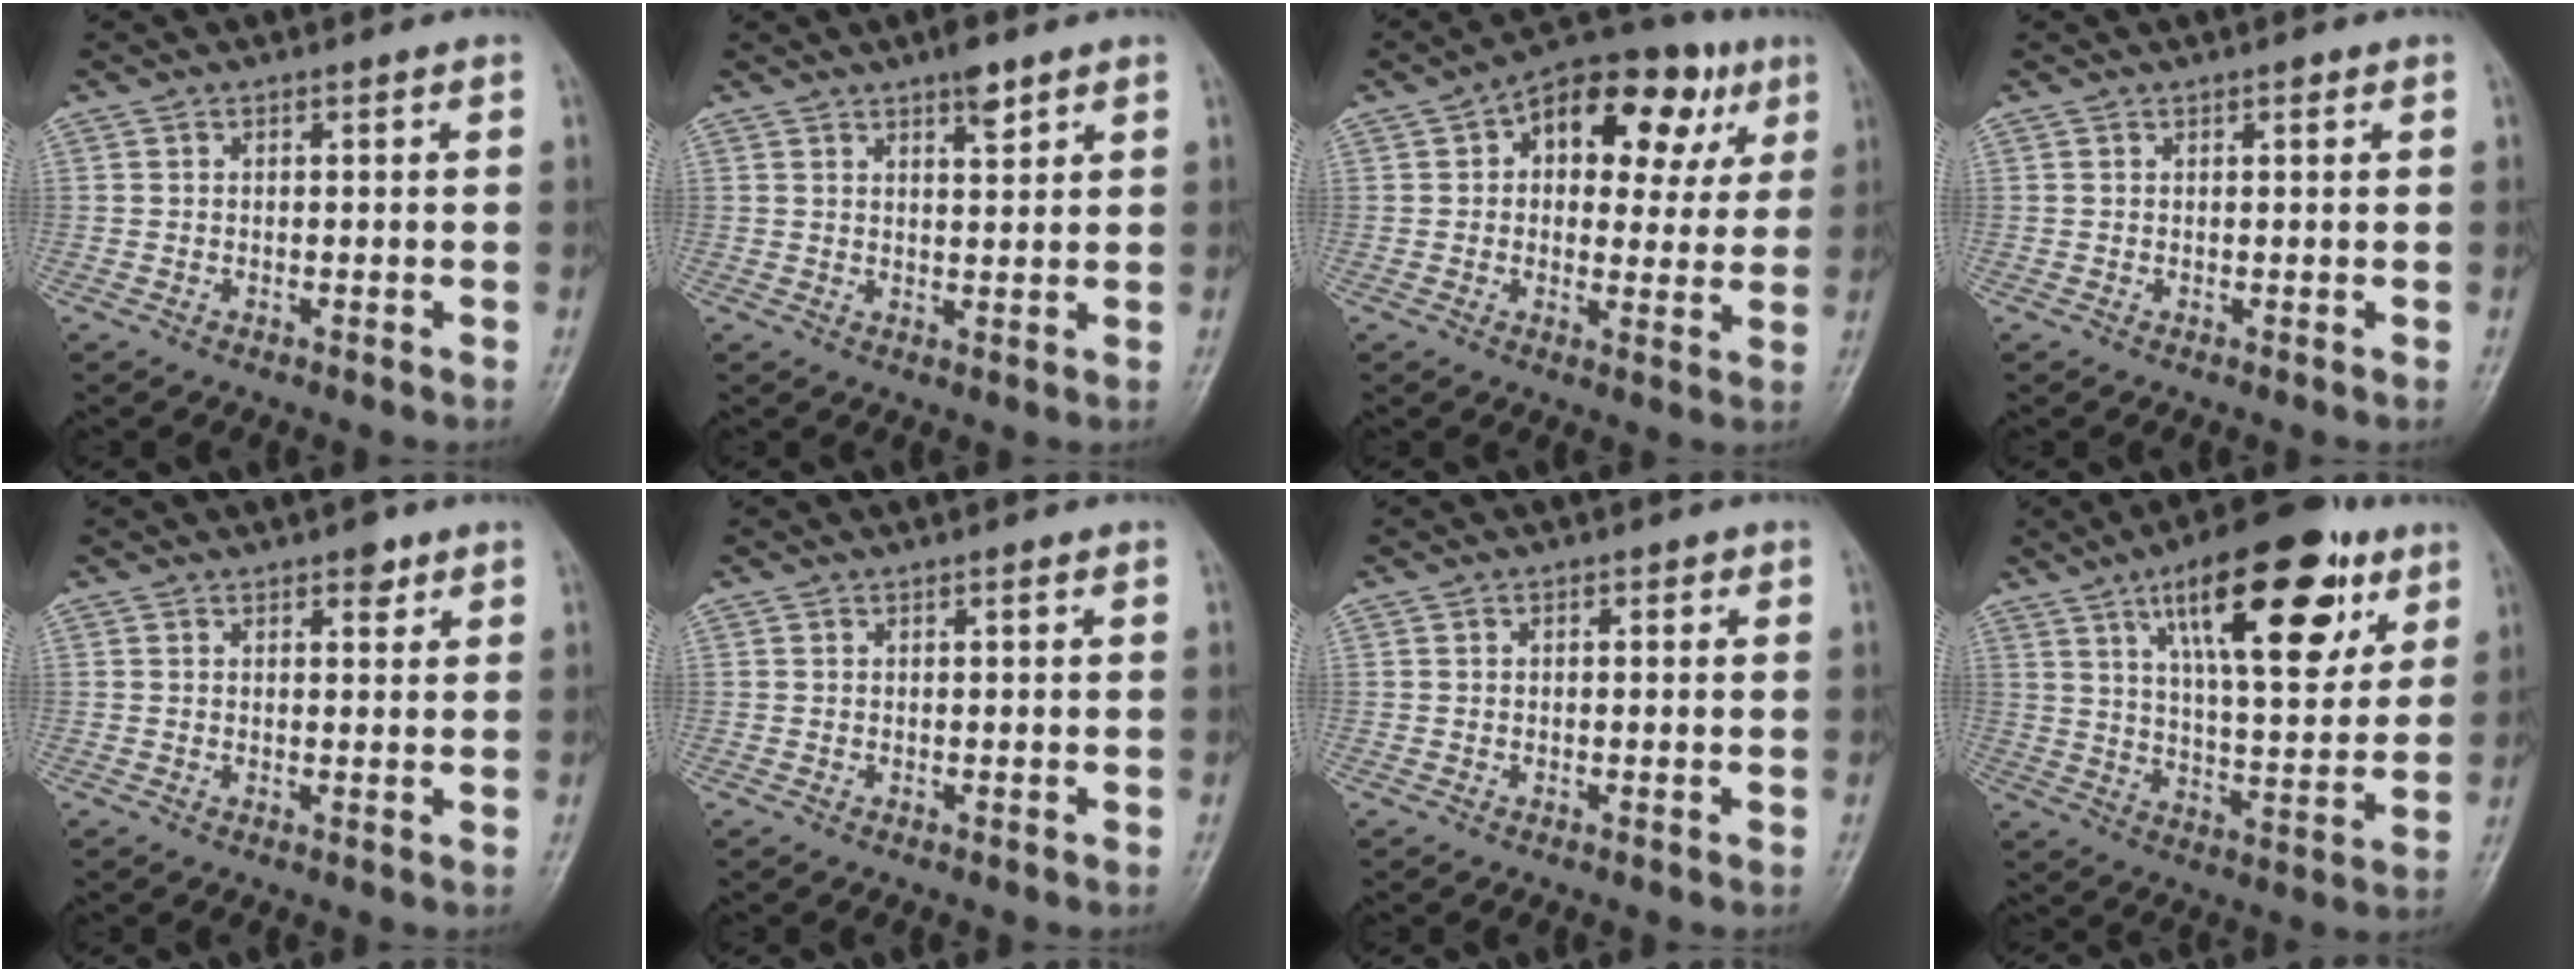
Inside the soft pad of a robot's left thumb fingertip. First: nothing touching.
{"total": 4.0, "force": [2.7, 1.1, 2.7], "torque": [-0.034, -0.014, 0.041]}
{"total": 16.8, "force": [6.1, 10.1, 12.0], "torque": [-0.105, 0.017, 0.077]}
{"total": 0.6, "force": [0.3, 0.3, 0.4], "torque": [-0.001, 0.002, 0.002]}
{"total": 2.5, "force": [1.6, 1.3, 1.5], "torque": [-0.003, -0.005, 0.019]}
{"total": 0.0}
{"total": 0.9, "force": [0.2, 0.6, 0.6], "torque": [0.001, 0.004, 0.000]}
{"total": 22.6, "force": [11.1, 8.5, 17.8], "torque": [-0.229, -0.030, 0.175]}